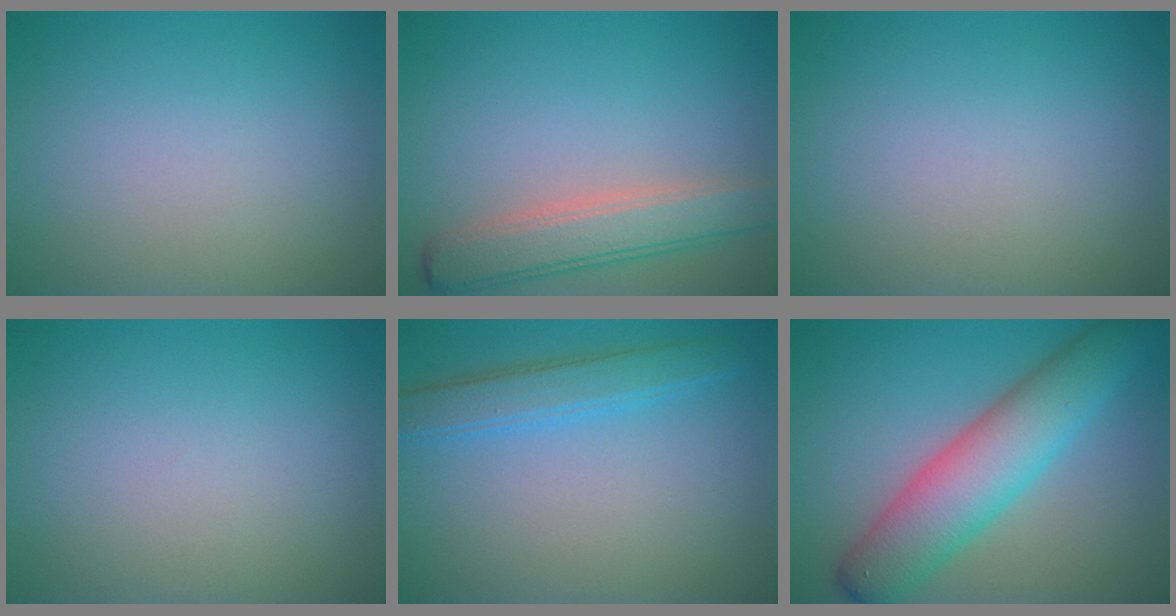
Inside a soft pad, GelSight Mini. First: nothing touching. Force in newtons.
{"total": 4.4, "press": 4.4, "slide": 0.3}
{"total": 0.0}
{"total": 0.0}
{"total": 2.4, "press": 2.4, "slide": 0.2}
{"total": 7.5, "press": 7.5, "slide": 0.2}